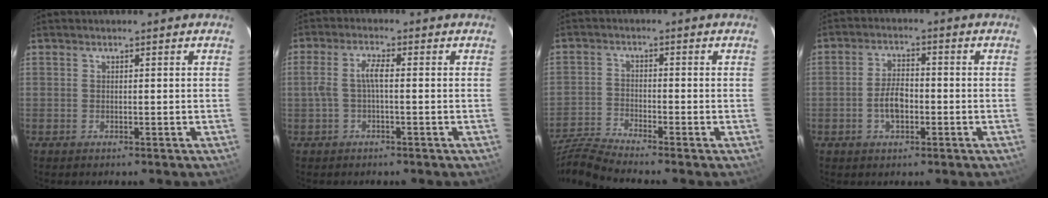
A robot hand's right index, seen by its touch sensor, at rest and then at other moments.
{"total": 3.7, "force": [-0.6, 0.6, 3.6], "torque": [-0.079, 0.008, -0.008]}
{"total": 7.0, "force": [-6.6, -1.0, 2.1], "torque": [-0.068, -0.008, -0.136]}
{"total": 5.2, "force": [-1.7, 2.8, 4.1], "torque": [-0.084, 0.005, -0.026]}